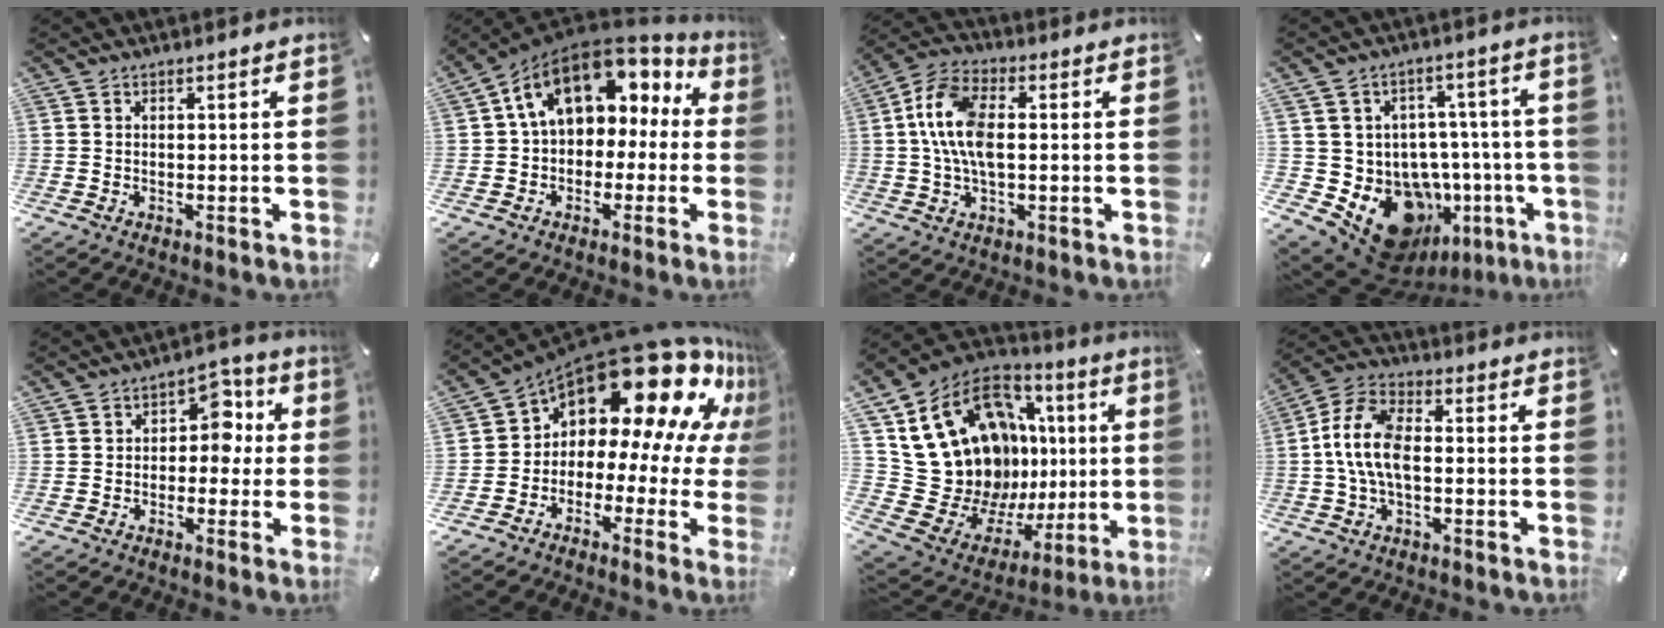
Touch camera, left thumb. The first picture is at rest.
{"total": 14.6, "force": [5.0, 10.5, 8.8], "torque": [-0.137, -0.014, 0.093]}
{"total": 11.2, "force": [0.6, 5.8, 9.5], "torque": [-0.208, 0.001, 0.008]}
{"total": 16.6, "force": [-8.1, 11.3, 9.1], "torque": [-0.137, 0.025, -0.113]}
{"total": 8.3, "force": [0.2, 6.3, 5.4], "torque": [-0.068, 0.012, -0.003]}
{"total": 20.6, "force": [13.3, 9.9, 12.3], "torque": [-0.201, -0.115, 0.233]}
{"total": 23.8, "force": [5.4, 18.6, 13.9], "torque": [-0.219, -0.084, 0.155]}
{"total": 10.4, "force": [-1.0, 5.8, 8.6], "torque": [-0.192, 0.002, -0.020]}